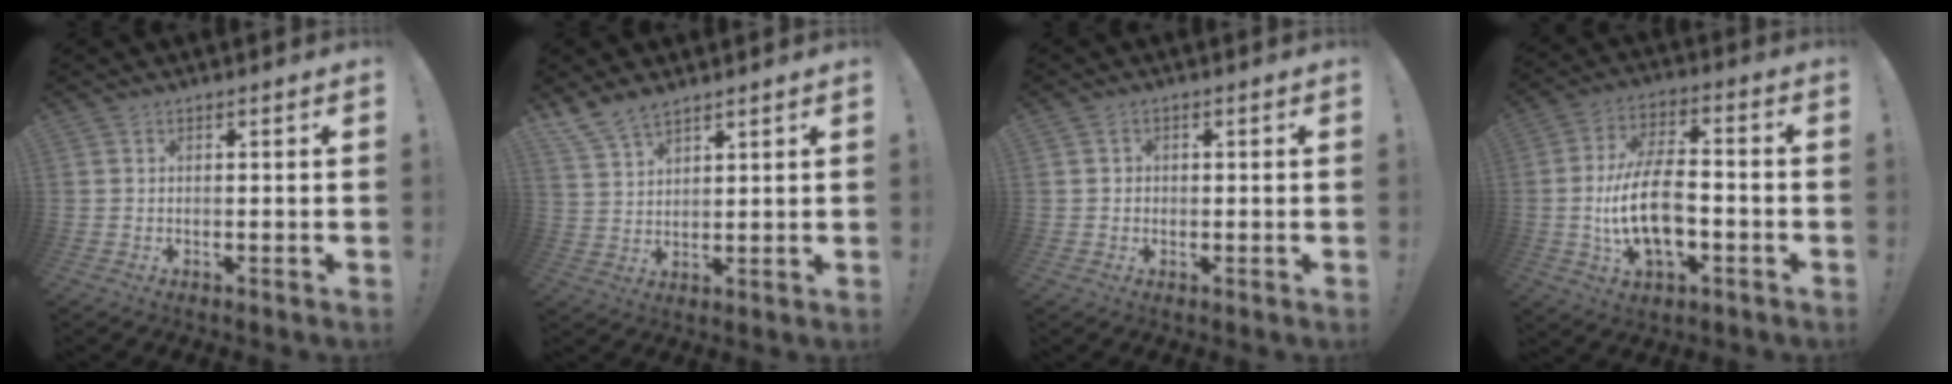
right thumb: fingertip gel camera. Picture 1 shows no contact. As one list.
[{"total": 7.1, "force": [5.9, 2.8, 2.7], "torque": [-0.065, -0.027, 0.116]}, {"total": 1.6, "force": [0.0, 1.5, 0.4], "torque": [-0.006, 0.004, -0.002]}, {"total": 16.4, "force": [-3.2, 8.8, 13.5], "torque": [-0.250, 0.005, -0.058]}]